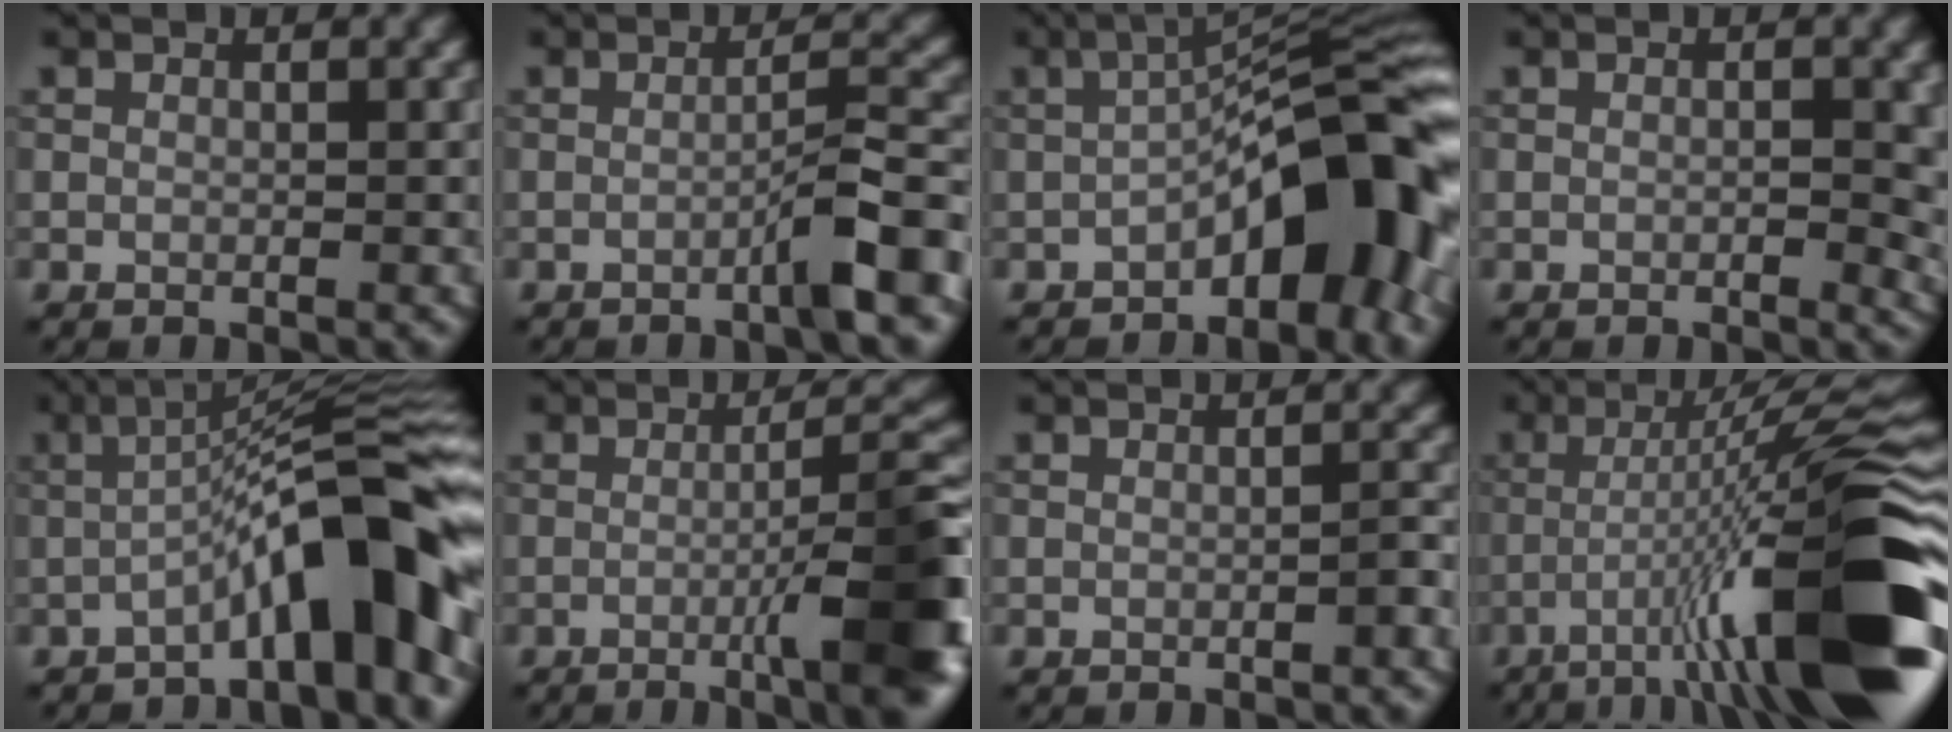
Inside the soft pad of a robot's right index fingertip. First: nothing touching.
{"total": 4.1, "force": [-2.1, 0.4, 3.5], "torque": [-0.046, 0.019, -0.045]}
{"total": 9.8, "force": [-3.5, 3.3, 8.5], "torque": [-0.104, 0.027, -0.066]}
{"total": 2.7, "force": [-0.3, 1.2, 2.4], "torque": [-0.025, -0.004, -0.004]}
{"total": 10.0, "force": [-3.3, 1.9, 9.2], "torque": [-0.116, 0.025, -0.061]}
{"total": 9.3, "force": [-2.8, 1.6, 8.8], "torque": [-0.108, 0.014, -0.044]}
{"total": 0.8, "force": [-0.5, 0.0, 0.6], "torque": [-0.009, 0.007, -0.008]}
{"total": 15.5, "force": [-5.4, 2.0, 14.4], "torque": [-0.215, 0.024, -0.081]}